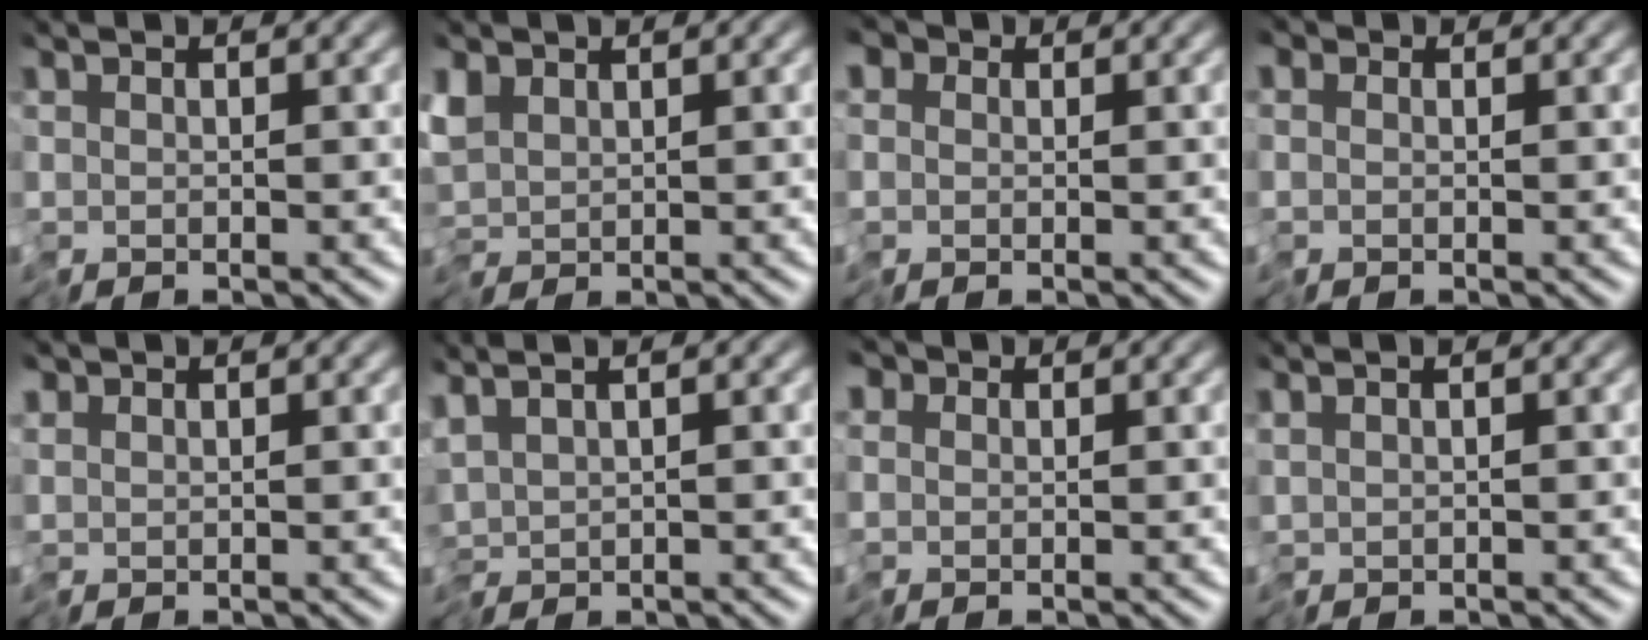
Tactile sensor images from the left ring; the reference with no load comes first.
{"total": 1.6, "force": [0.3, 1.2, 1.0], "torque": [-0.019, 0.001, 0.004]}
{"total": 2.9, "force": [0.3, 2.6, 1.2], "torque": [-0.032, 0.011, -0.003]}
{"total": 0.8, "force": [-0.4, 0.7, 0.0], "torque": [0.001, 0.000, -0.010]}
{"total": 0.5, "force": [0.3, 0.5, 0.0], "torque": [-0.002, 0.000, 0.004]}
{"total": 2.0, "force": [0.3, 0.5, 1.9], "torque": [-0.040, 0.006, 0.004]}
{"total": 1.1, "force": [-0.2, 1.1, 0.1], "torque": [-0.001, 0.000, -0.008]}
{"total": 0.6, "force": [0.2, 0.1, 0.6], "torque": [-0.014, 0.003, 0.005]}